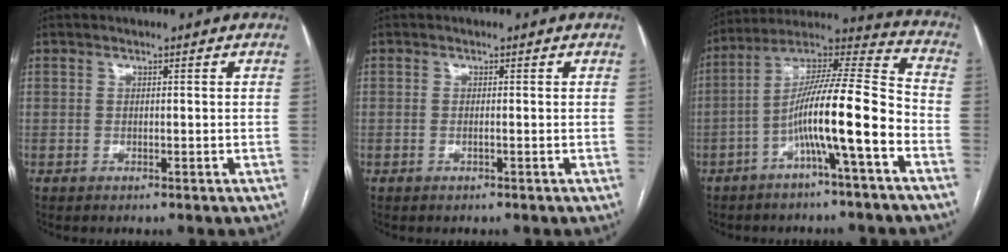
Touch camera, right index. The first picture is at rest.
{"total": 0.5, "force": [-0.1, 0.0, 0.5], "torque": [-0.012, 0.000, -0.001]}
{"total": 14.4, "force": [-5.2, 0.4, 13.4], "torque": [-0.231, 0.025, -0.092]}